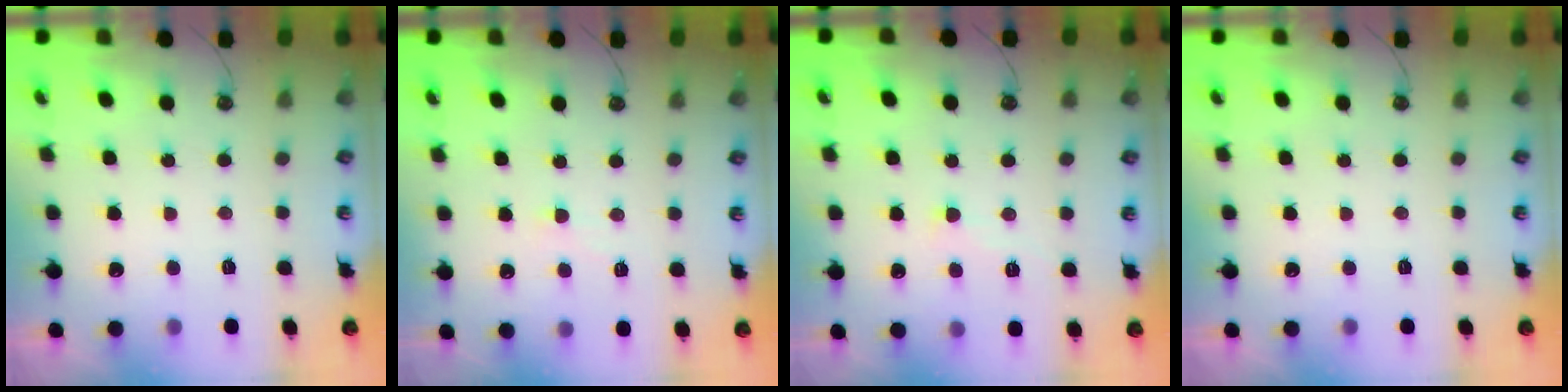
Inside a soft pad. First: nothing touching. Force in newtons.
{"total": 2.0, "press": 2.0, "slide": 0.2}
{"total": 1.3, "press": 1.1, "slide": 0.6}
{"total": 0.0}